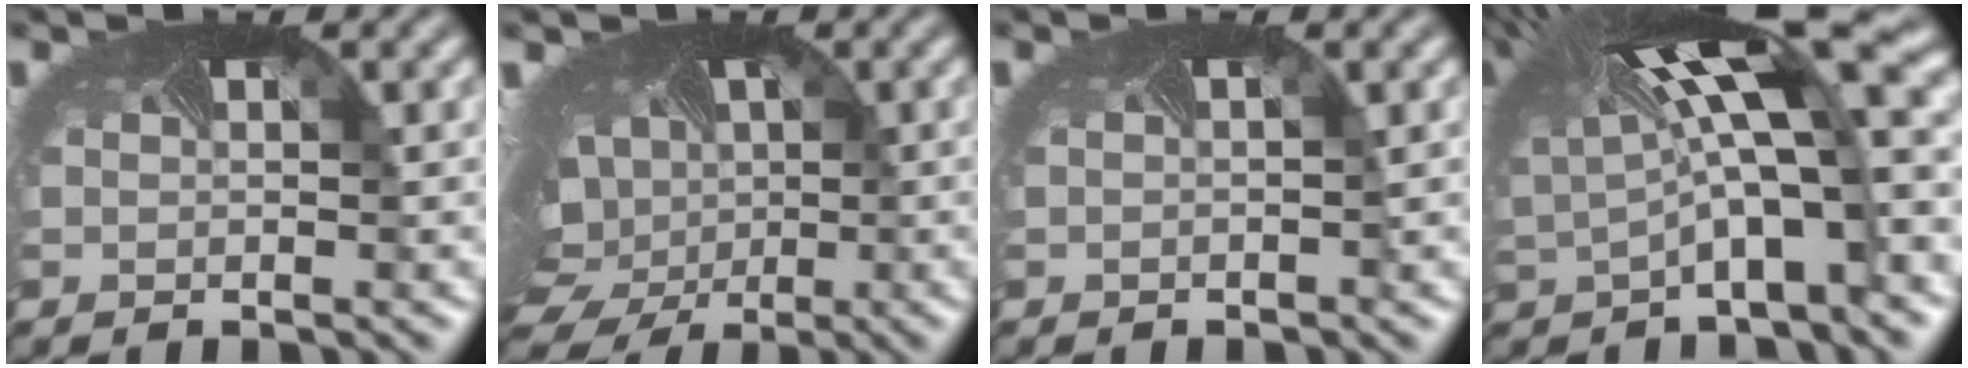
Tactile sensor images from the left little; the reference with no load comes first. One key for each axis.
{"total": 15.1, "fx": -1.6, "fy": 11.5, "fz": 9.6, "tx": -0.182, "ty": -0.015, "tz": -0.022}
{"total": 0.6, "fx": -0.1, "fy": 0.3, "fz": 0.5, "tx": 0.002, "ty": 0.006, "tz": -0.003}
{"total": 11.4, "fx": 2.8, "fy": 3.5, "fz": 10.5, "tx": -0.195, "ty": 0.004, "tz": 0.050}